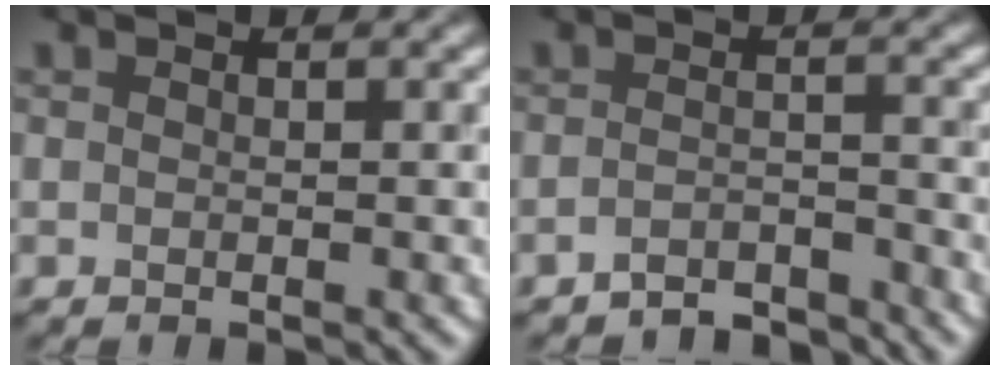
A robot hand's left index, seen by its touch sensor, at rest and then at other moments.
{"total": 3.1, "force": [-3.0, 0.4, 0.7], "torque": [-0.015, 0.004, -0.055]}